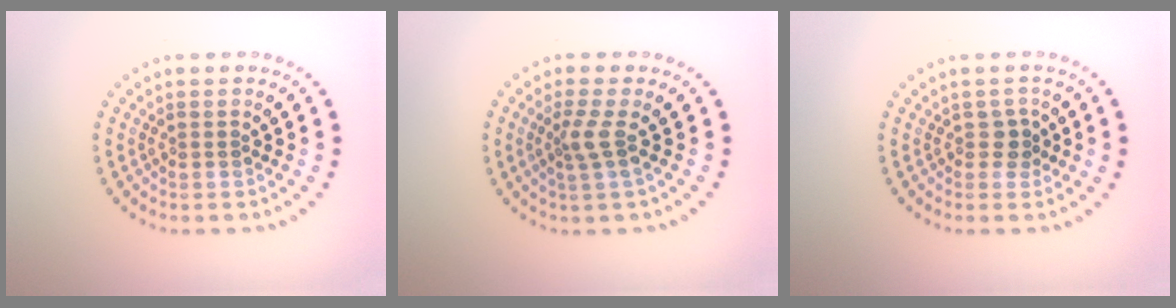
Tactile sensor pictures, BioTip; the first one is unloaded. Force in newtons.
{"total": 2.0, "press": 1.4, "slide": 1.4}
{"total": 1.3, "press": 1.1, "slide": 0.7}